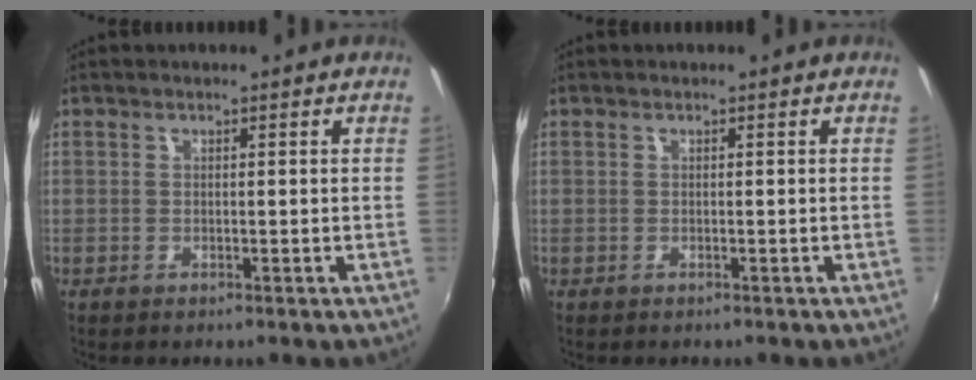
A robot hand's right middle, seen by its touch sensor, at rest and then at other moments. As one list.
[{"total": 0.0}]